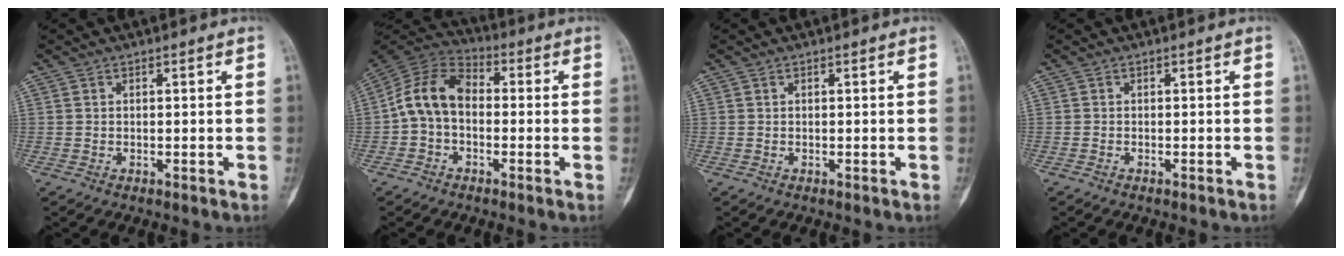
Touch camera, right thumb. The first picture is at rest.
{"total": 11.0, "force": [-0.7, 7.6, 7.9], "torque": [-0.136, 0.035, -0.031]}
{"total": 0.0}
{"total": 0.0}